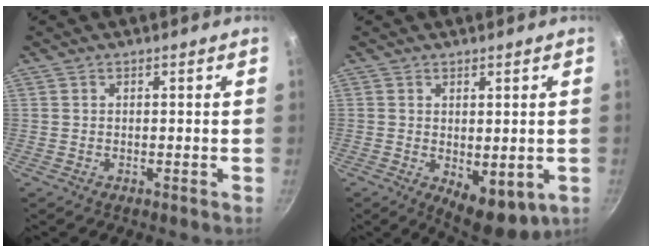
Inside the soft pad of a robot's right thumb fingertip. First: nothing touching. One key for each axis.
{"total": 7.8, "fx": -0.8, "fy": 4.0, "fz": 6.7, "tx": -0.071, "ty": -0.017, "tz": 0.001}